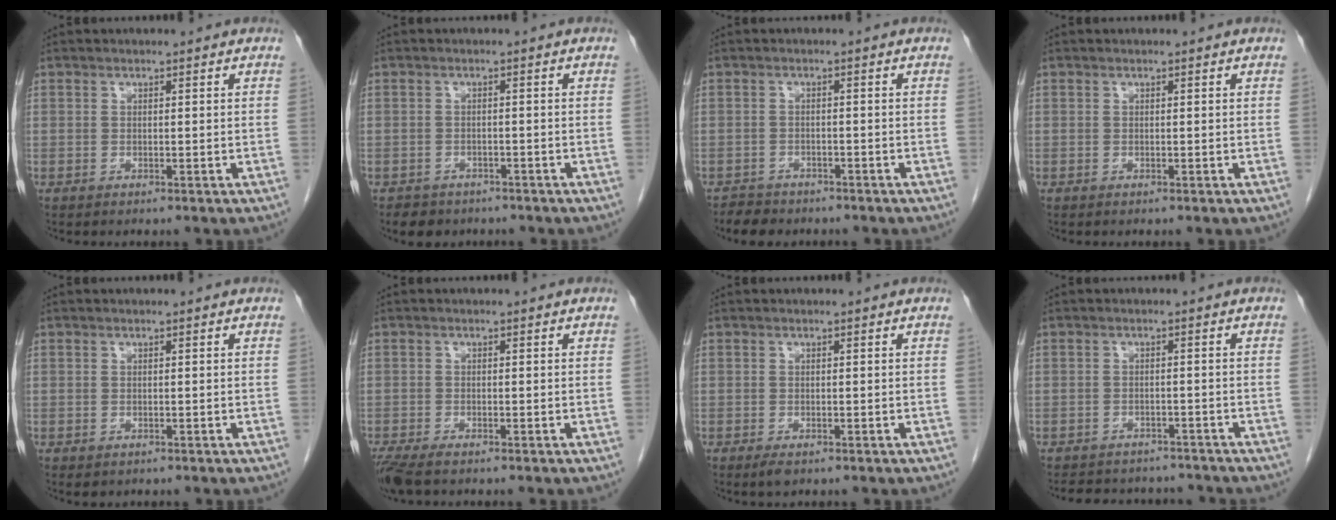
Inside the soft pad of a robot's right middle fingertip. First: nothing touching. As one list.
[{"total": 3.5, "force": [-2.7, 2.2, 0.5], "torque": [-0.016, 0.004, -0.036]}, {"total": 3.6, "force": [-3.1, 1.7, 0.6], "torque": [-0.016, 0.000, -0.047]}, {"total": 0.0}, {"total": 0.5, "force": [-0.2, 0.5, 0.2], "torque": [-0.008, 0.002, 0.002]}, {"total": 4.0, "force": [-3.1, 1.0, 2.3], "torque": [-0.048, -0.013, -0.054]}, {"total": 1.5, "force": [-0.9, 0.6, 1.1], "torque": [-0.020, -0.003, -0.011]}, {"total": 9.4, "force": [-8.7, 3.2, 1.9], "torque": [-0.035, 0.011, -0.103]}]